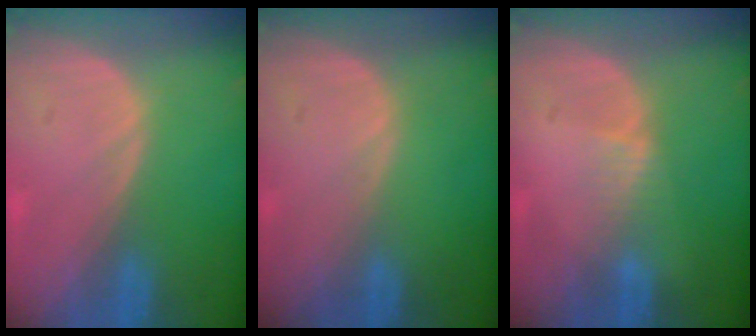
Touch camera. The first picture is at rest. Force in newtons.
{"total": 0.0}
{"total": 1.6, "press": 1.6, "slide": 0.3}